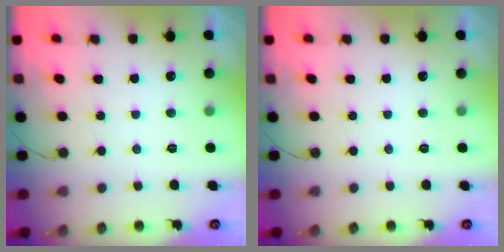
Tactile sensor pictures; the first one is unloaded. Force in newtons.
{"total": 0.0}